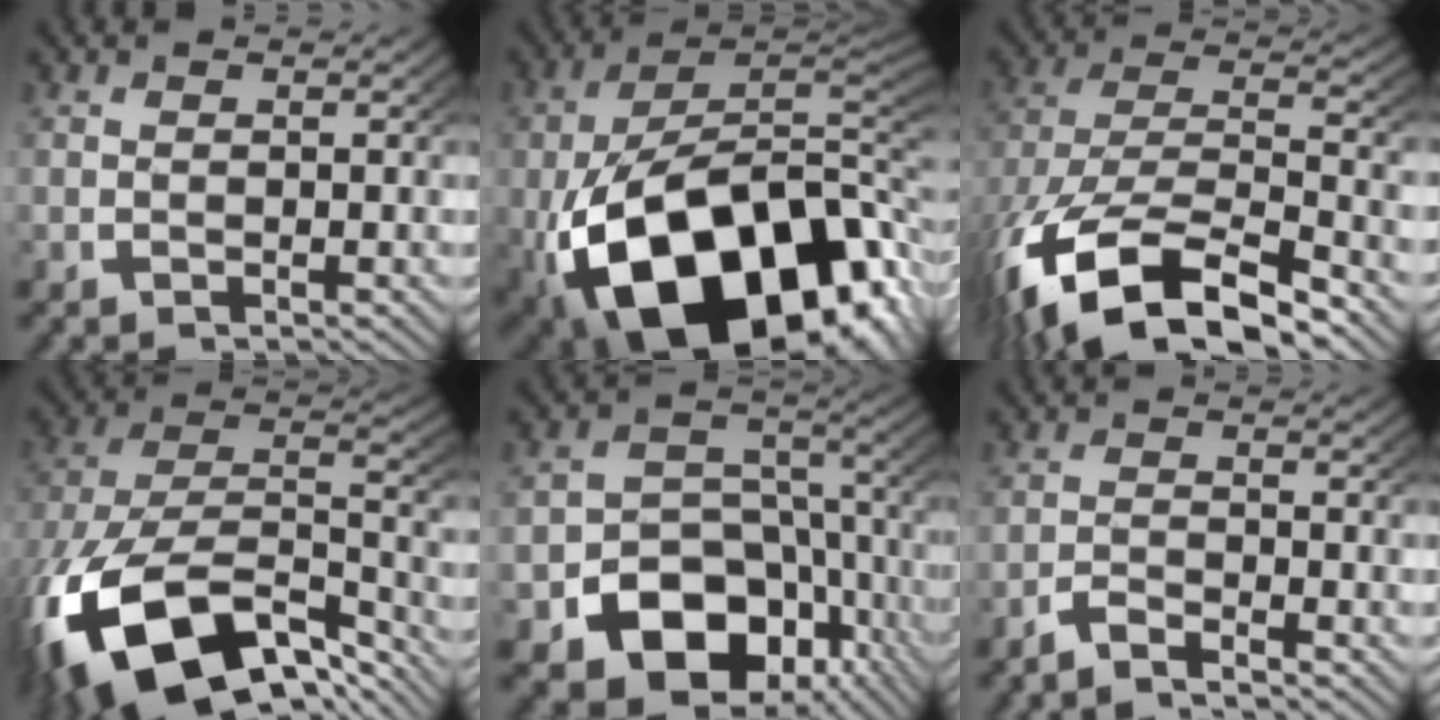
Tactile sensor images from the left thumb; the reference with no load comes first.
{"total": 26.5, "force": [-6.0, 16.9, 19.5], "torque": [-0.344, -0.096, -0.053]}
{"total": 14.0, "force": [-4.9, 7.9, 10.5], "torque": [-0.226, -0.050, -0.047]}
{"total": 17.8, "force": [-7.3, 10.6, 12.3], "torque": [-0.259, -0.067, -0.083]}
{"total": 13.0, "force": [-6.5, 9.0, 6.7], "torque": [-0.118, -0.060, -0.084]}
{"total": 1.9, "force": [-1.7, 0.3, 0.6], "torque": [-0.014, -0.001, -0.039]}